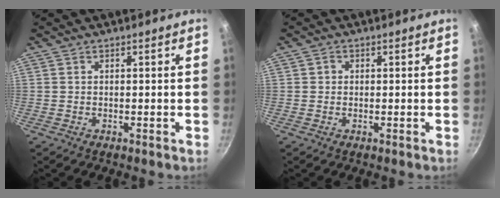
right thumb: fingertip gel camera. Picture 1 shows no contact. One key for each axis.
{"total": 1.1, "fx": 0.1, "fy": 1.1, "fz": 0.3, "tx": -0.001, "ty": 0.002, "tz": -0.002}